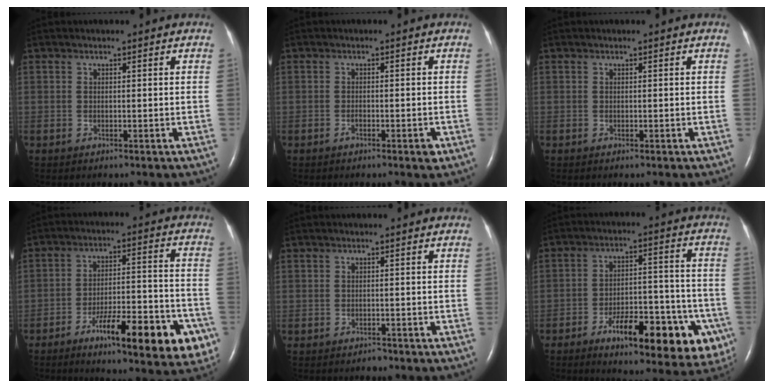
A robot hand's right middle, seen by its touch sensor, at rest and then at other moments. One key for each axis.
{"total": 1.9, "fx": -1.1, "fy": 0.4, "fz": 1.5, "tx": -0.022, "ty": 0.000, "tz": -0.016}
{"total": 0.0}
{"total": 17.2, "fx": -8.6, "fy": 3.6, "fz": 14.5, "tx": -0.159, "ty": 0.008, "tz": -0.115}
{"total": 0.7, "fx": -0.7, "fy": 0.3, "fz": 0.1, "tx": -0.003, "ty": -0.001, "tz": -0.010}
{"total": 17.8, "fx": -8.9, "fy": 5.6, "fz": 14.3, "tx": -0.131, "ty": 0.021, "tz": -0.114}